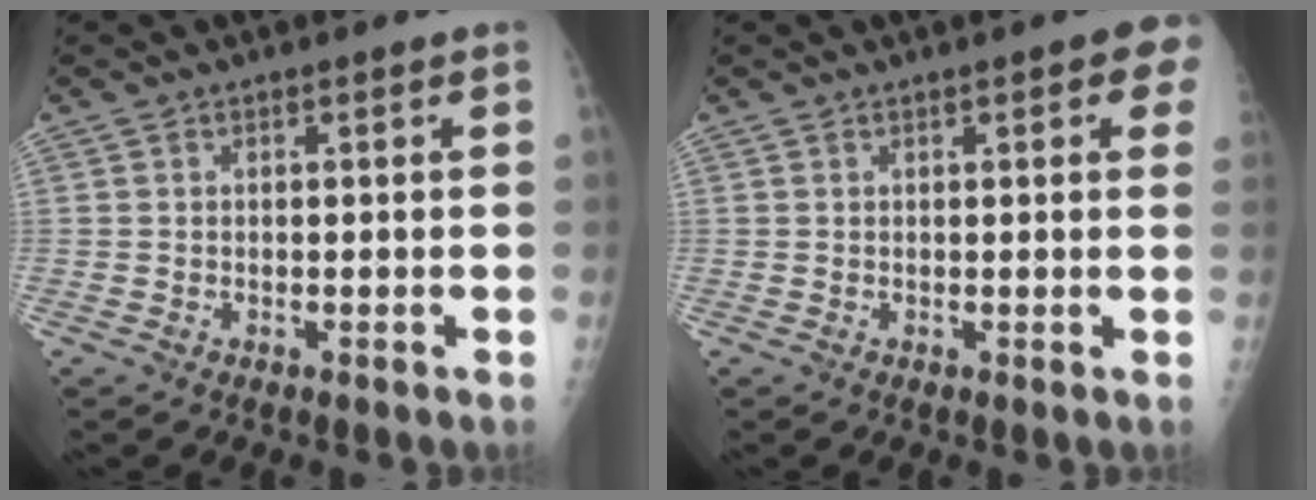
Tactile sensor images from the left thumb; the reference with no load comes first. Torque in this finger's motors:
{"motor_torque": [2.98, 2.03, 0.57, -0.71, 0.04]}